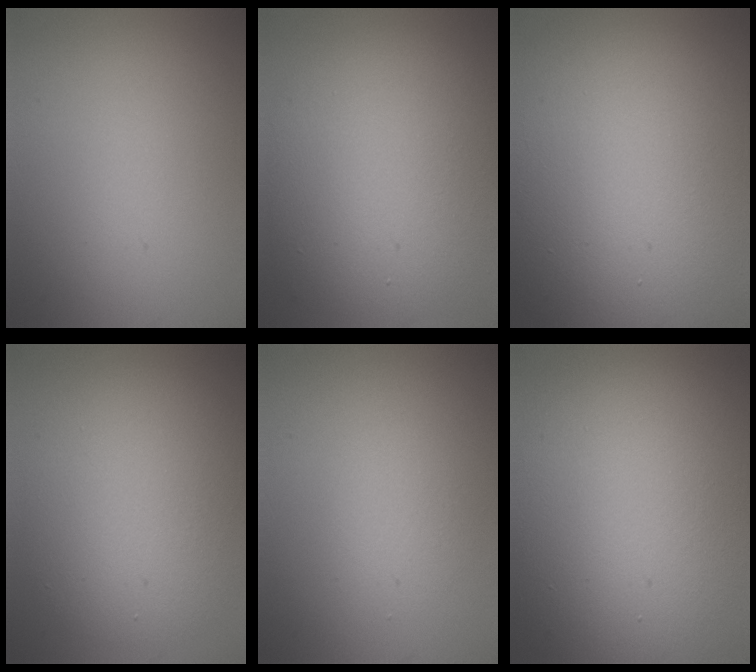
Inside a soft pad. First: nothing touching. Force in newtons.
{"total": 11.1, "press": 11.0, "slide": 0.6}
{"total": 18.4, "press": 18.3, "slide": 1.2}
{"total": 7.5, "press": 7.4, "slide": 0.9}
{"total": 1.9, "press": 1.9, "slide": 0.0}
{"total": 15.4, "press": 15.3, "slide": 1.0}